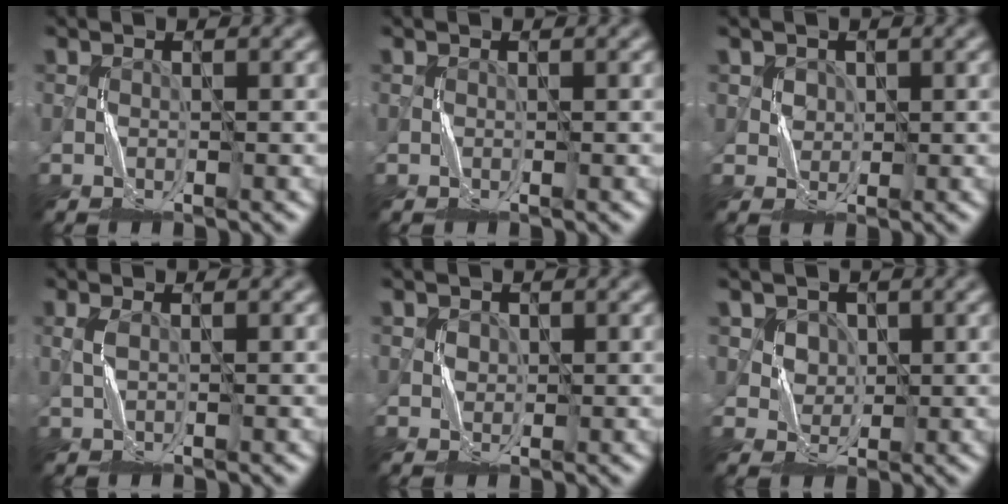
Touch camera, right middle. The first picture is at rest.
{"total": 0.0}
{"total": 1.9, "force": [1.1, 1.6, 0.1], "torque": [-0.015, 0.000, 0.029]}
{"total": 0.6, "force": [0.3, 0.1, 0.5], "torque": [-0.017, 0.002, 0.007]}
{"total": 1.0, "force": [0.5, 0.9, -0.1], "torque": [-0.001, 0.002, 0.012]}
{"total": 4.1, "force": [2.2, 3.3, 1.2], "torque": [-0.041, 0.000, 0.049]}